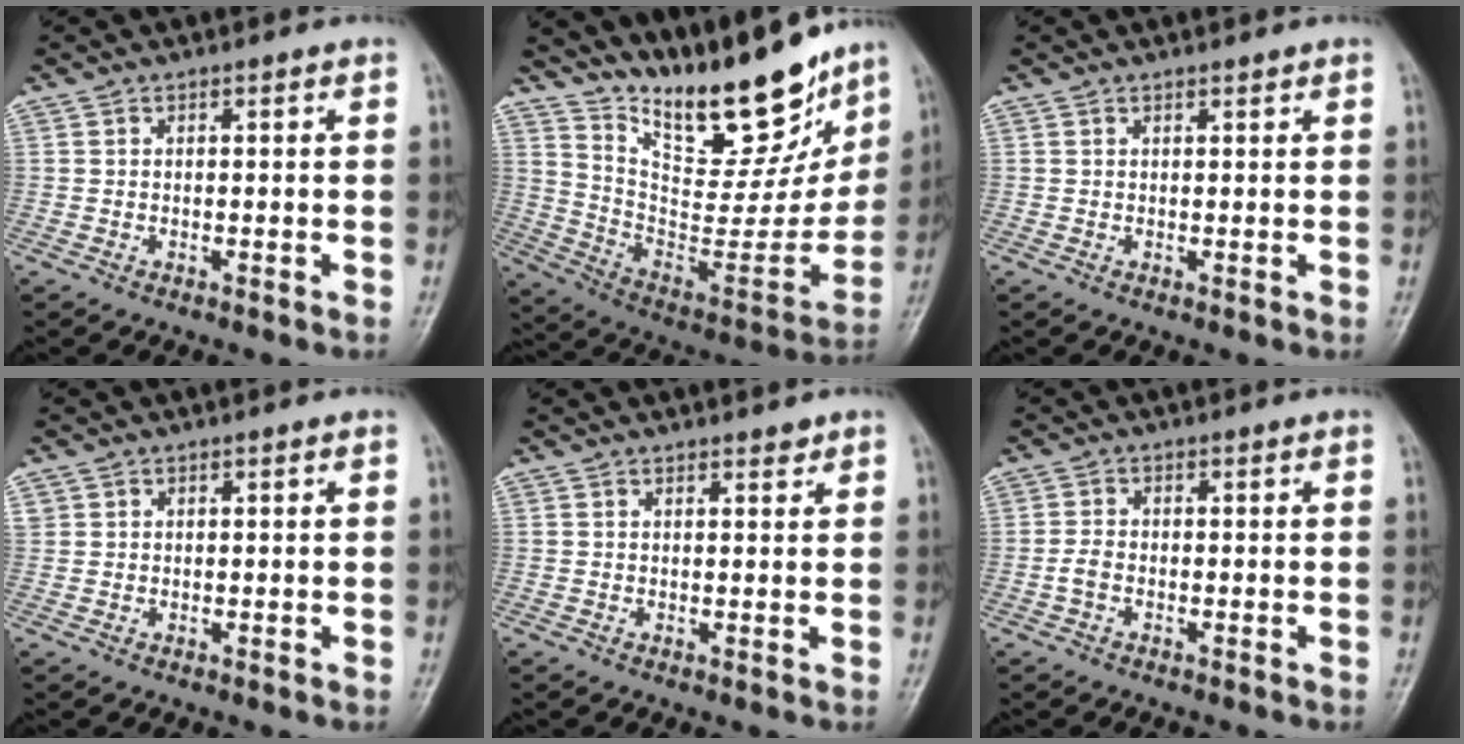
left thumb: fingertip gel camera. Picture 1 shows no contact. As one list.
[{"total": 24.6, "force": [19.1, 7.9, 13.4], "torque": [-0.161, -0.105, 0.315]}, {"total": 0.6, "force": [0.5, 0.2, 0.2], "torque": [-0.004, -0.003, 0.007]}, {"total": 1.3, "force": [0.4, 1.3, 0.2], "torque": [0.010, 0.000, 0.005]}, {"total": 1.4, "force": [1.2, 0.6, 0.5], "torque": [0.001, -0.008, 0.015]}, {"total": 2.2, "force": [-0.8, 1.4, 1.4], "torque": [-0.032, 0.007, -0.020]}]